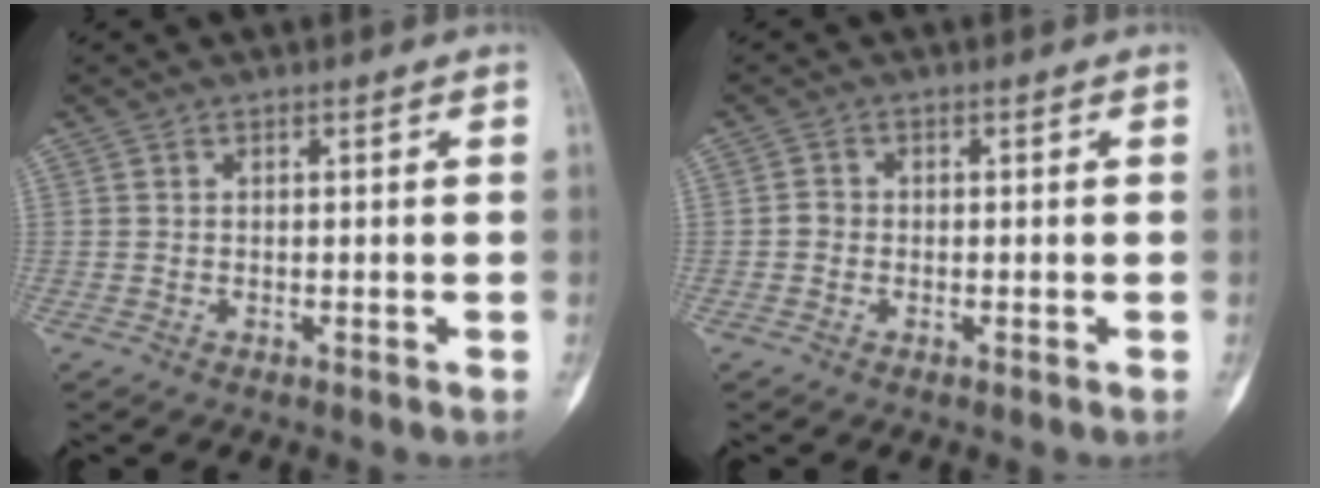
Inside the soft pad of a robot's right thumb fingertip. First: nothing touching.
{"total": 1.5, "force": [-0.4, 1.3, 0.6], "torque": [-0.004, 0.006, -0.012]}